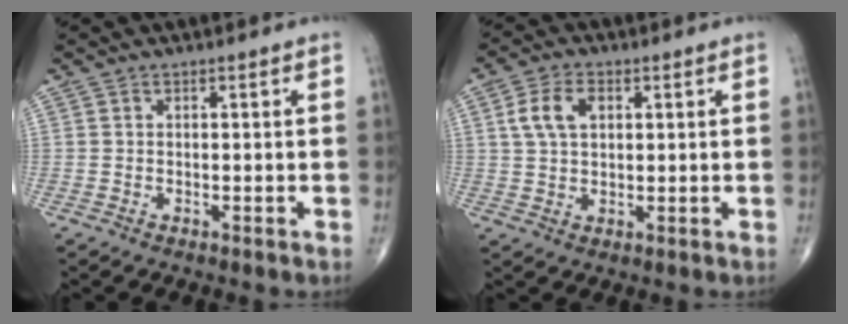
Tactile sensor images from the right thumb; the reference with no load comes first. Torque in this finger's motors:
{"motor_torque": [0.07, 0.07, 0.16, 0.03, 0.06]}